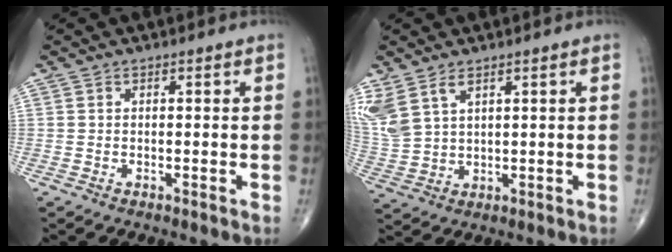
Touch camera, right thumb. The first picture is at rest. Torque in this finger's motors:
{"motor_torque": [0.13, 2.07, 0.74, 0.64, 0.09]}